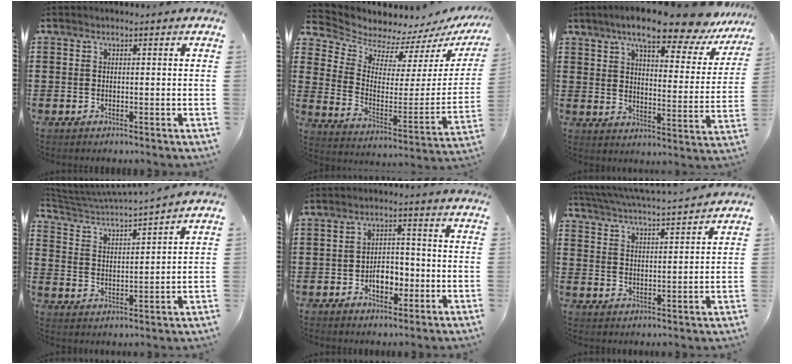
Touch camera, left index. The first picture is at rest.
{"total": 5.6, "force": [5.4, 1.5, -0.2], "torque": [-0.038, -0.056, 0.092]}
{"total": 10.8, "force": [8.9, 1.5, 5.9], "torque": [-0.115, -0.041, 0.150]}
{"total": 3.7, "force": [3.5, -0.3, 1.2], "torque": [-0.046, -0.031, 0.053]}
{"total": 4.6, "force": [-1.6, 2.8, 3.3], "torque": [-0.054, 0.003, -0.032]}
{"total": 4.6, "force": [4.4, -0.4, 1.1], "torque": [-0.042, -0.033, 0.073]}